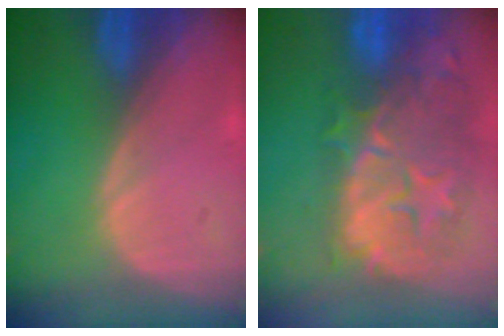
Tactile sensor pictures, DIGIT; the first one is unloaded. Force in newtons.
{"total": 12.2, "press": 11.0, "slide": 5.2}